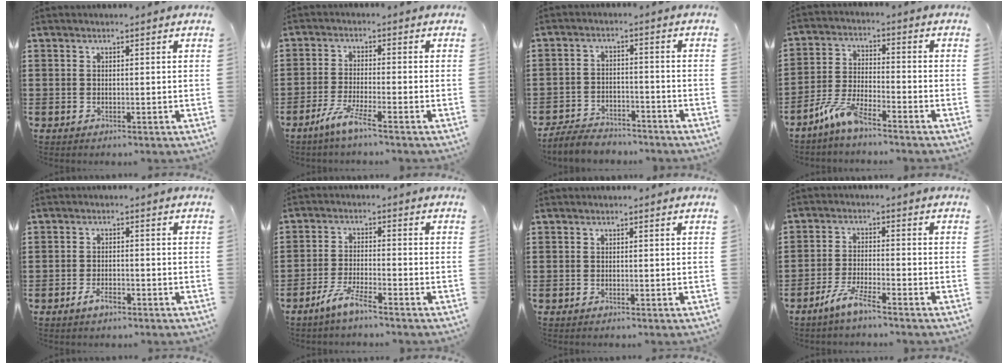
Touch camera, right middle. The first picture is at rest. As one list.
[{"total": 4.5, "force": [-3.1, -0.2, 3.2], "torque": [-0.074, -0.013, -0.060]}, {"total": 4.2, "force": [-4.0, 0.8, 0.7], "torque": [-0.022, 0.005, -0.084]}, {"total": 6.2, "force": [-5.0, 0.8, 3.5], "torque": [-0.086, -0.006, -0.100]}, {"total": 2.6, "force": [-1.7, 0.9, 1.8], "torque": [-0.040, -0.003, -0.032]}, {"total": 4.7, "force": [-3.7, 0.2, 3.0], "torque": [-0.071, -0.009, -0.072]}, {"total": 0.0}, {"total": 4.7, "force": [-3.6, 0.2, 3.0], "torque": [-0.071, -0.009, -0.071]}]